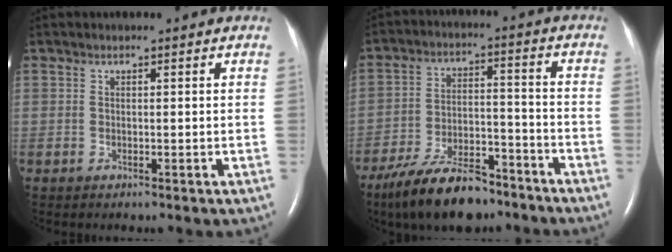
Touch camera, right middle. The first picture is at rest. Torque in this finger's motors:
{"motor_torque": [0.66, -0.69, 0.27, 0.16]}